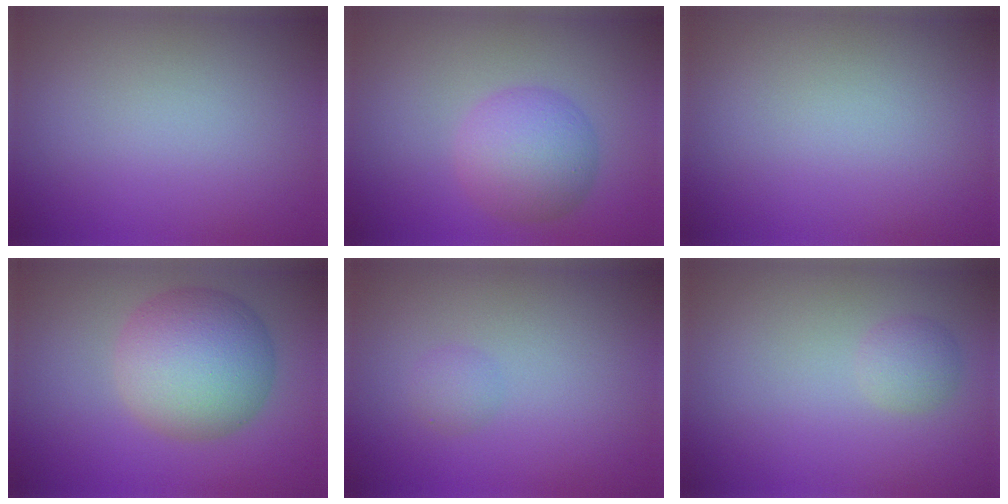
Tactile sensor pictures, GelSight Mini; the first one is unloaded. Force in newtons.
{"total": 4.7, "press": 4.7, "slide": 0.2}
{"total": 0.0}
{"total": 7.7, "press": 7.7, "slide": 0.3}
{"total": 1.1, "press": 1.1, "slide": 0.0}
{"total": 1.5, "press": 1.5, "slide": 0.0}